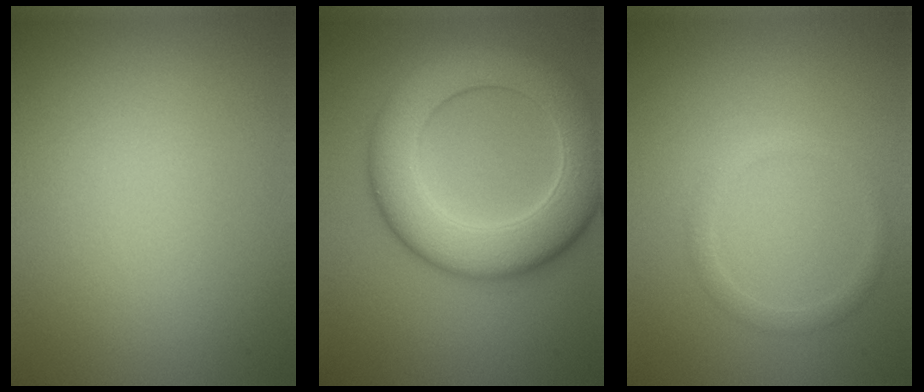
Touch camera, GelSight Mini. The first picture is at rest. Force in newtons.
{"total": 9.7, "press": 9.7, "slide": 0.3}
{"total": 1.4, "press": 1.4, "slide": 0.1}